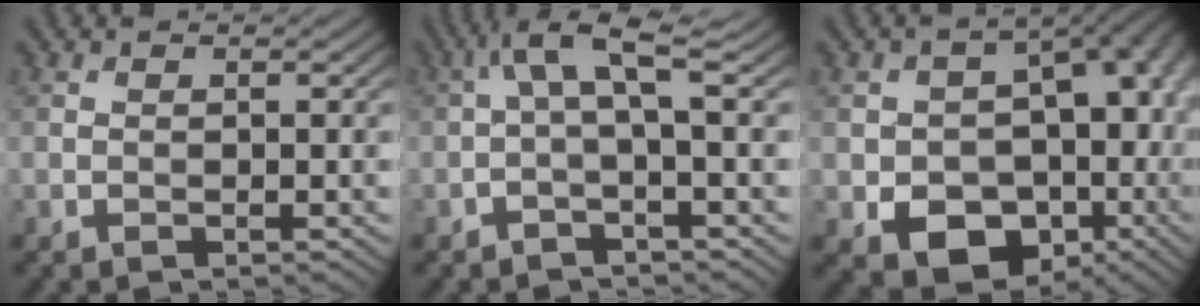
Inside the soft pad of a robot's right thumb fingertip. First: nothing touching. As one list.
[{"total": 4.5, "force": [0.4, 0.5, 4.5], "torque": [-0.086, 0.022, 0.000]}, {"total": 16.6, "force": [-3.9, 12.3, 10.5], "torque": [-0.142, -0.041, -0.035]}]